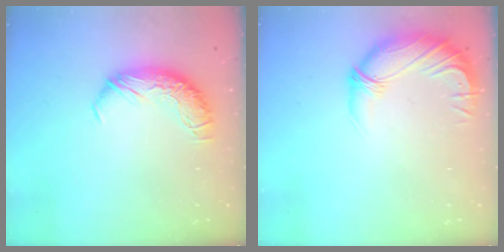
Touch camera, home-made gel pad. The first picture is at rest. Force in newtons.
{"total": 3.3, "press": 2.3, "slide": 2.3}